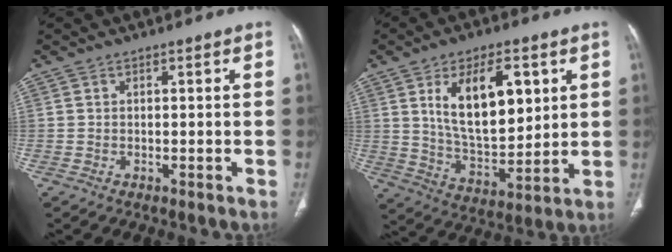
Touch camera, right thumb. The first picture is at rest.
{"total": 16.2, "force": [5.5, 8.2, 12.8], "torque": [-0.182, -0.031, 0.109]}